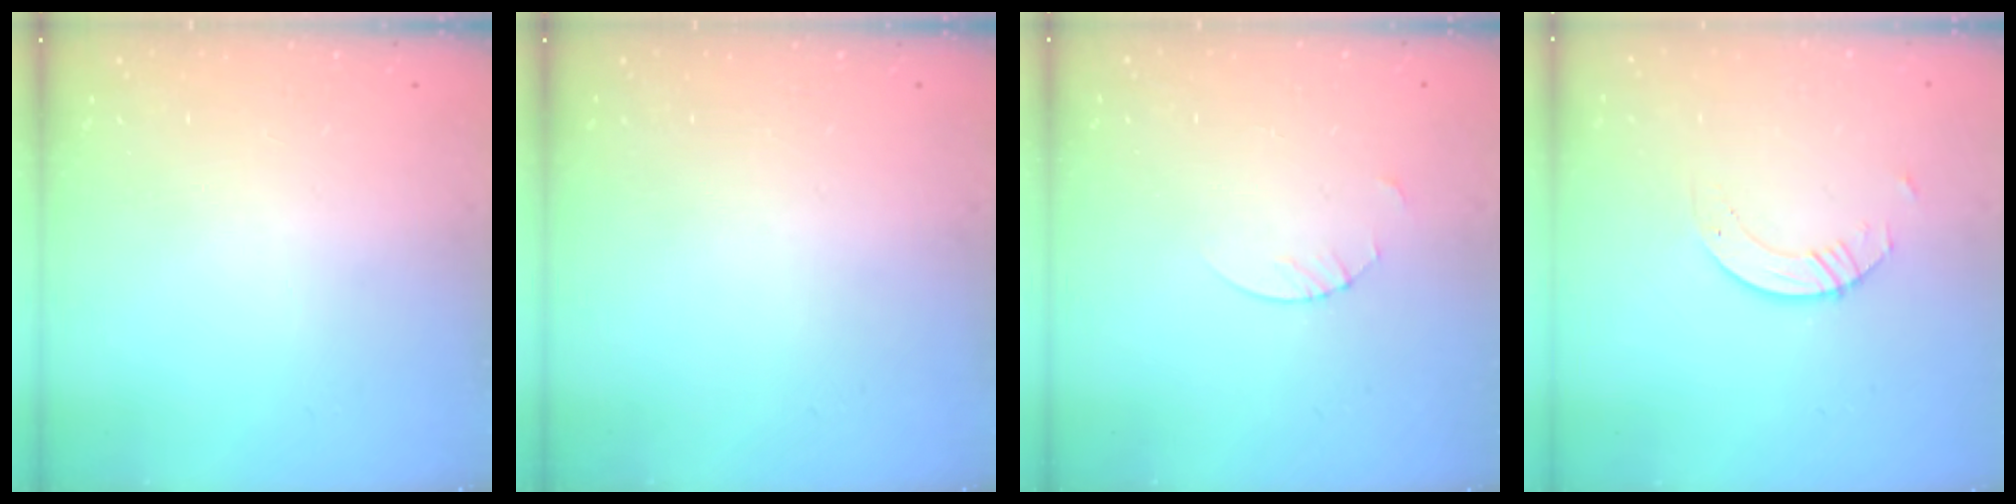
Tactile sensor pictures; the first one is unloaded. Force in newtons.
{"total": 0.0}
{"total": 1.9, "press": 1.9, "slide": 0.2}
{"total": 3.8, "press": 3.8, "slide": 0.3}